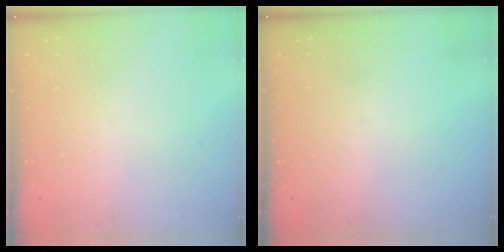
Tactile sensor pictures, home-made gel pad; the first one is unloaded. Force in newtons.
{"total": 0.0}